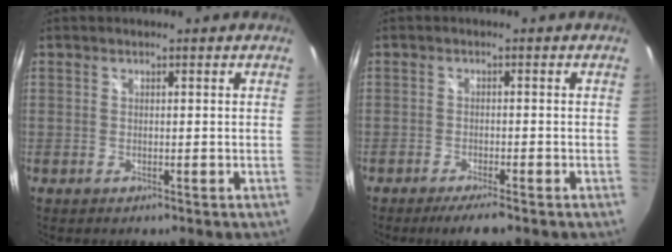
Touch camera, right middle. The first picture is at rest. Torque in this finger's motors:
{"motor_torque": [0.48, -0.35, 0.13, 0.04]}